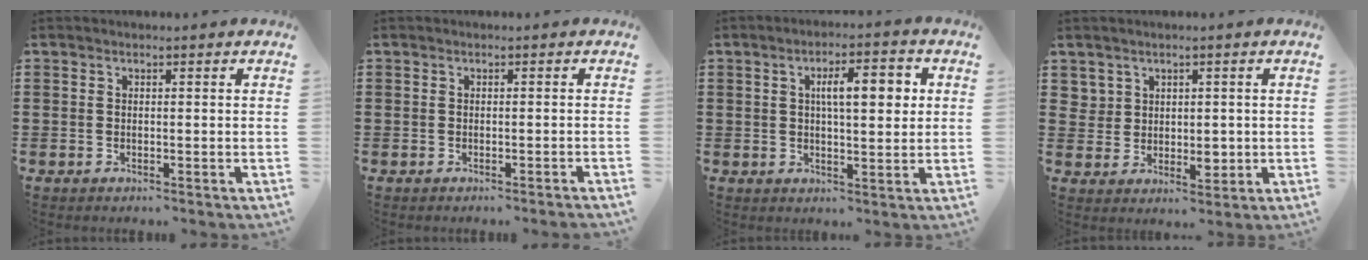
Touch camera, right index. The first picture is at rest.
{"total": 0.5, "force": [-0.4, -0.2, 0.3], "torque": [-0.006, -0.002, -0.009]}
{"total": 6.6, "force": [1.5, 2.1, 6.1], "torque": [-0.103, 0.004, 0.018]}
{"total": 3.7, "force": [1.5, 3.1, 1.4], "torque": [-0.030, 0.006, 0.028]}